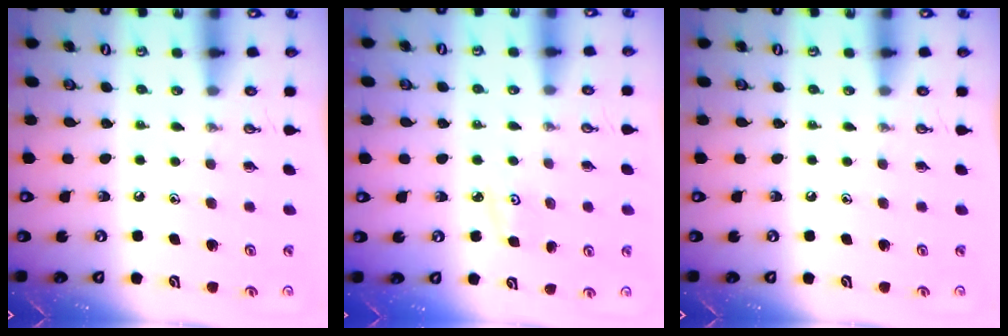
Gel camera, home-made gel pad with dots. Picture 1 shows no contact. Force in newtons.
{"total": 2.7, "press": 2.6, "slide": 0.4}
{"total": 0.0}